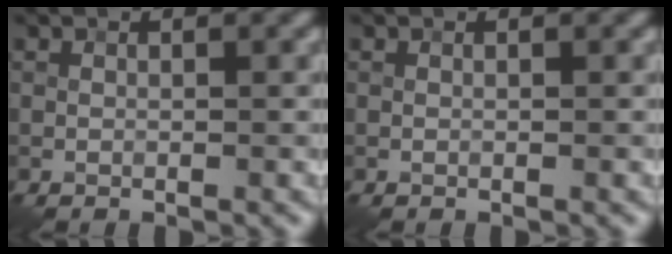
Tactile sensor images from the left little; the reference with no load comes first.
{"total": 0.0}